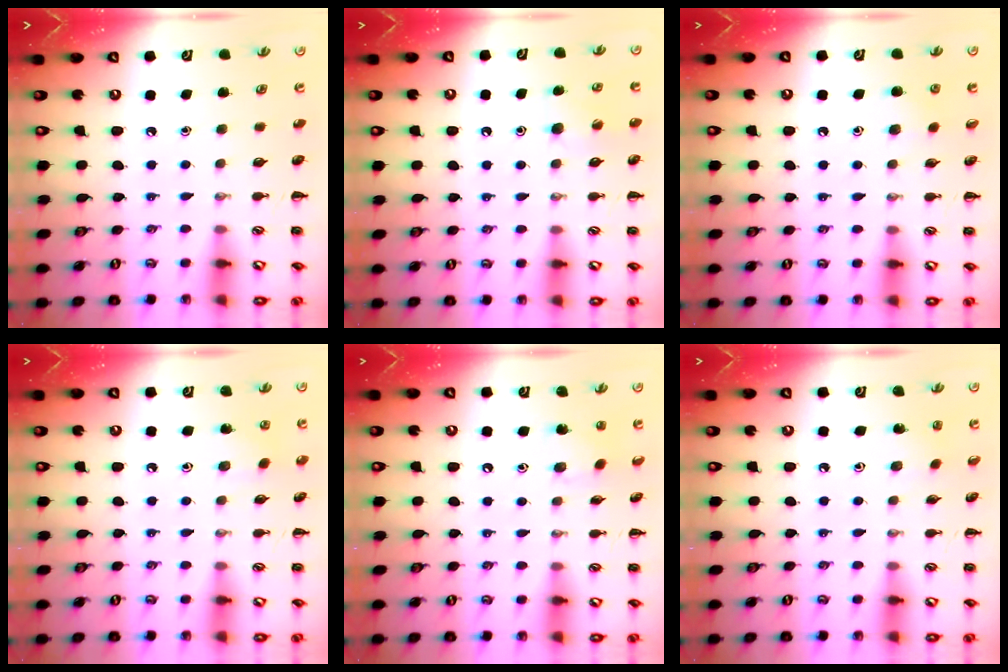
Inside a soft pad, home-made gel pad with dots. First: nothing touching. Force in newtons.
{"total": 6.1, "press": 5.9, "slide": 1.5}
{"total": 3.8, "press": 3.4, "slide": 1.5}
{"total": 3.2, "press": 3.0, "slide": 1.0}
{"total": 6.6, "press": 6.4, "slide": 1.6}
{"total": 2.1, "press": 2.0, "slide": 0.8}